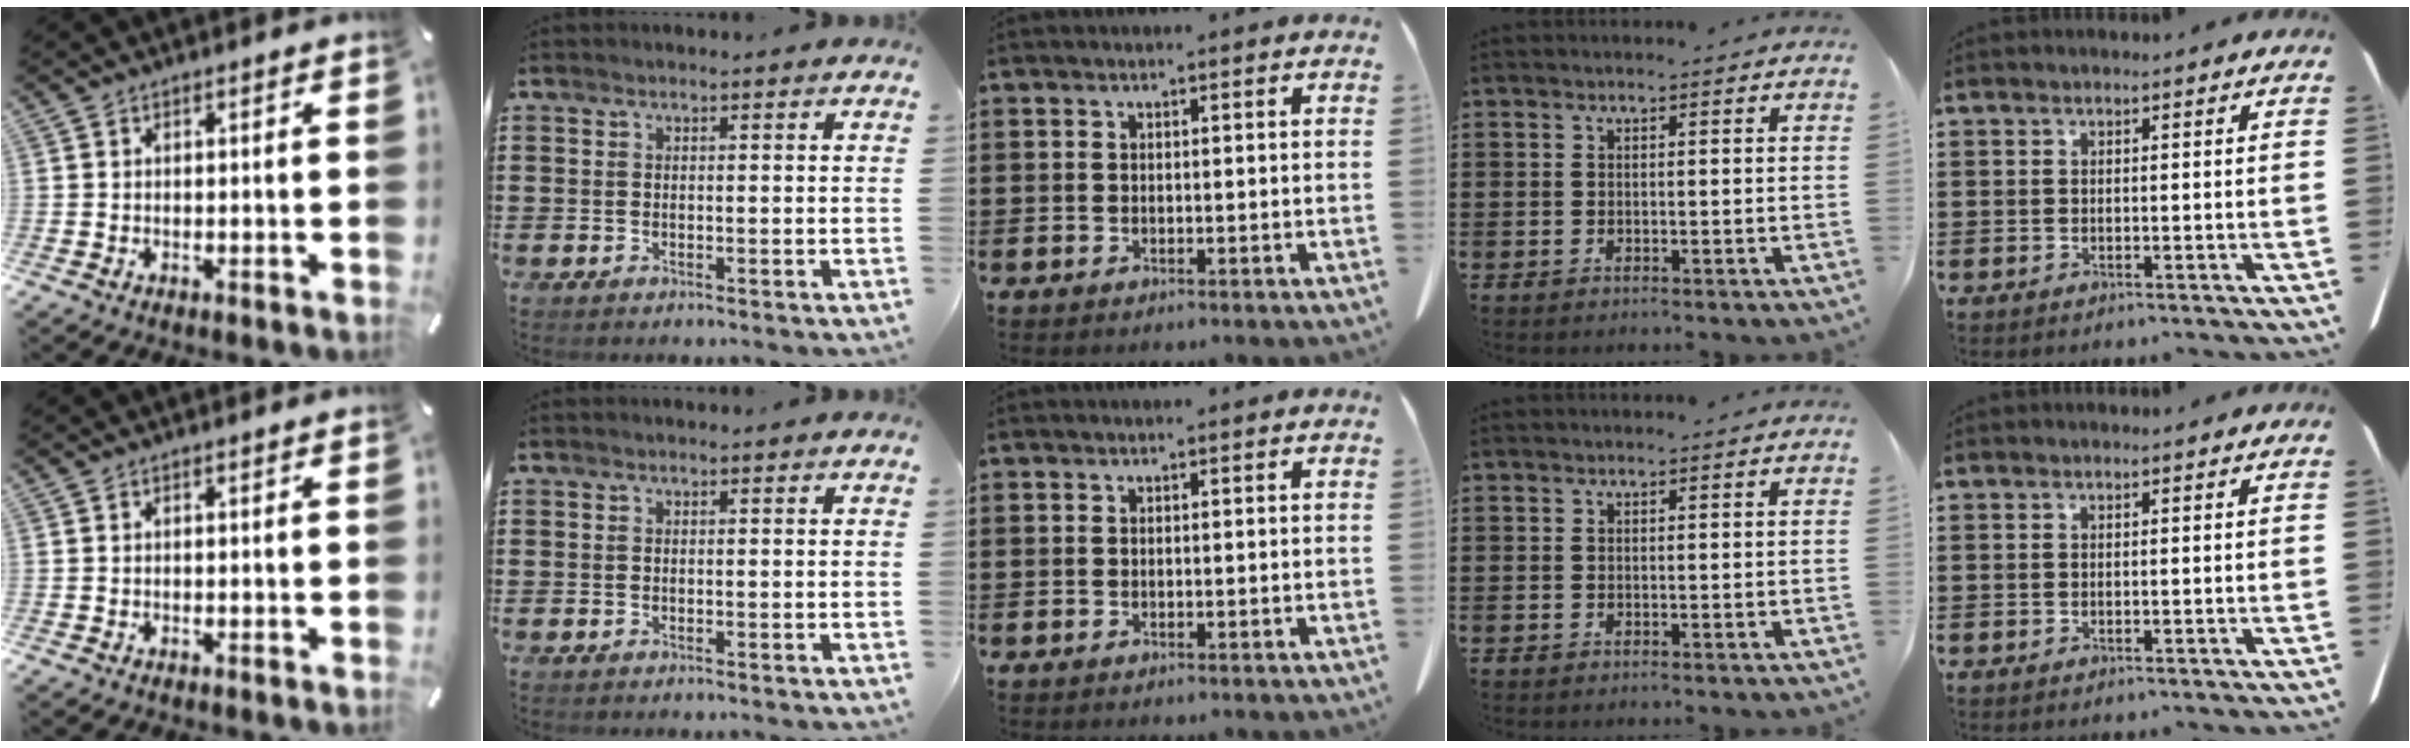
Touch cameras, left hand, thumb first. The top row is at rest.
{}